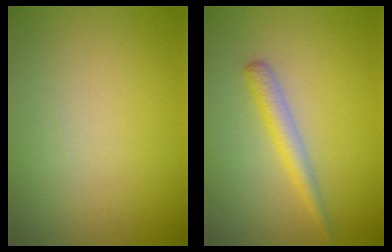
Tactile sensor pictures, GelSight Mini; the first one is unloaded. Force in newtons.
{"total": 2.1, "press": 2.1, "slide": 0.0}